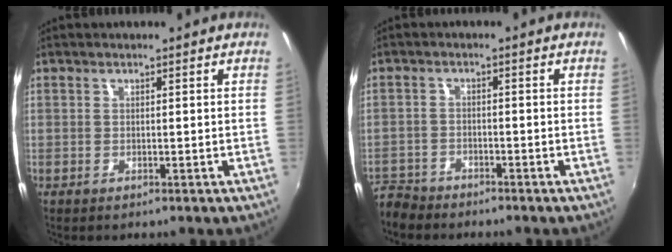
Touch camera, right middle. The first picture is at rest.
{"total": 6.6, "force": [-6.0, 2.6, 0.5], "torque": [-0.039, -0.005, -0.120]}